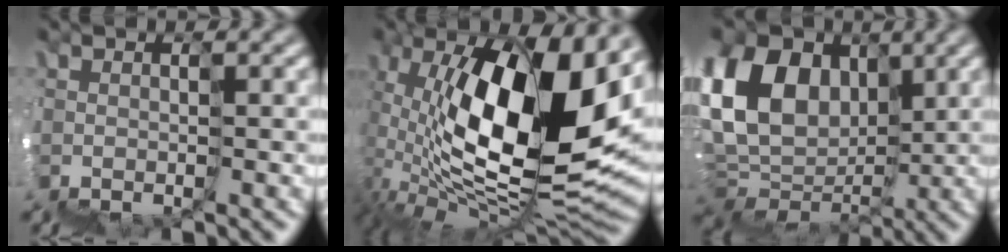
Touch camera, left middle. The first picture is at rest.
{"total": 11.2, "force": [3.2, 4.0, 10.0], "torque": [-0.166, 0.022, 0.046]}
{"total": 10.0, "force": [4.3, 6.8, 6.0], "torque": [-0.105, 0.046, 0.075]}